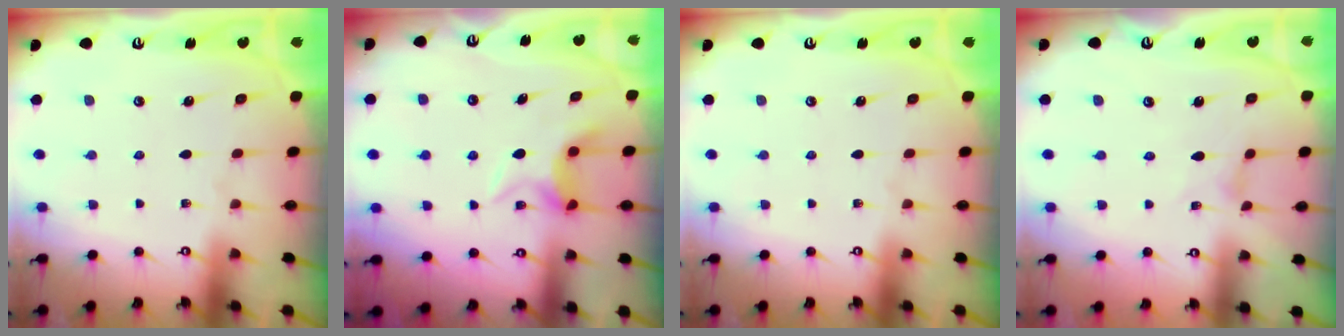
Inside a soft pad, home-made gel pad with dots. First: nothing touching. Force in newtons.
{"total": 6.4, "press": 6.4, "slide": 0.1}
{"total": 0.0}
{"total": 0.0}